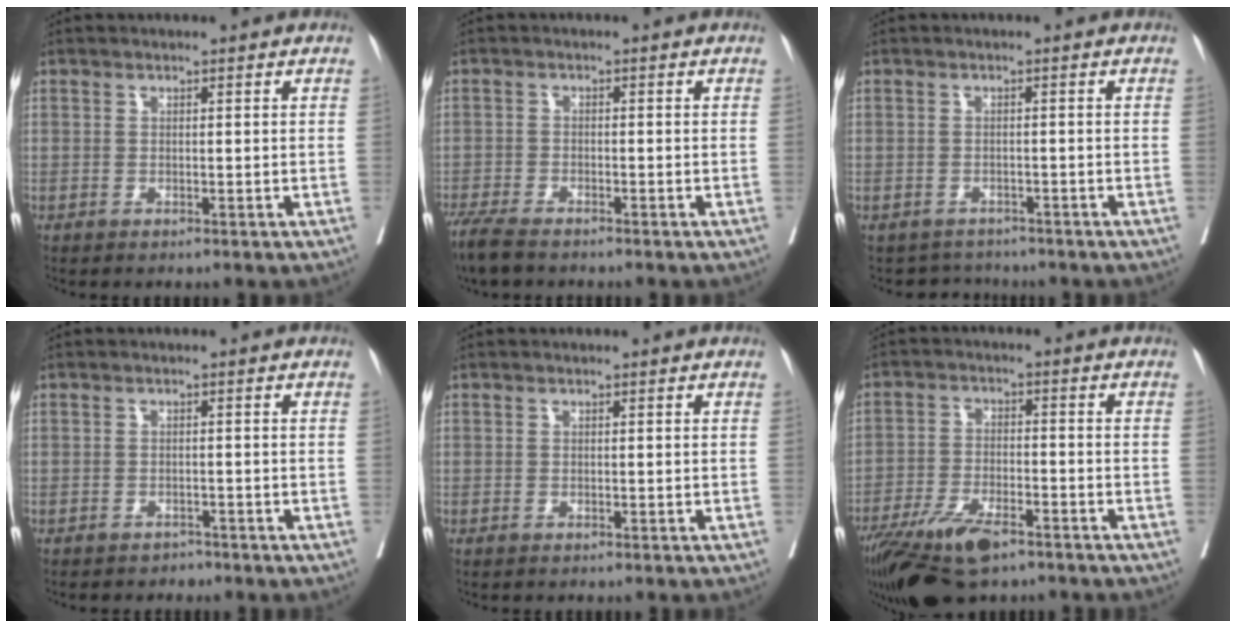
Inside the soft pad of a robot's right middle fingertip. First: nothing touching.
{"total": 5.3, "force": [-4.4, 1.7, 2.5], "torque": [-0.044, -0.010, -0.076]}
{"total": 3.1, "force": [-2.8, 1.0, -0.7], "torque": [0.009, 0.004, -0.043]}
{"total": 3.0, "force": [-2.7, 1.3, 0.2], "torque": [-0.005, 0.001, -0.041]}
{"total": 0.0}
{"total": 12.2, "force": [-8.4, 3.8, 7.9], "torque": [-0.146, -0.021, -0.151]}